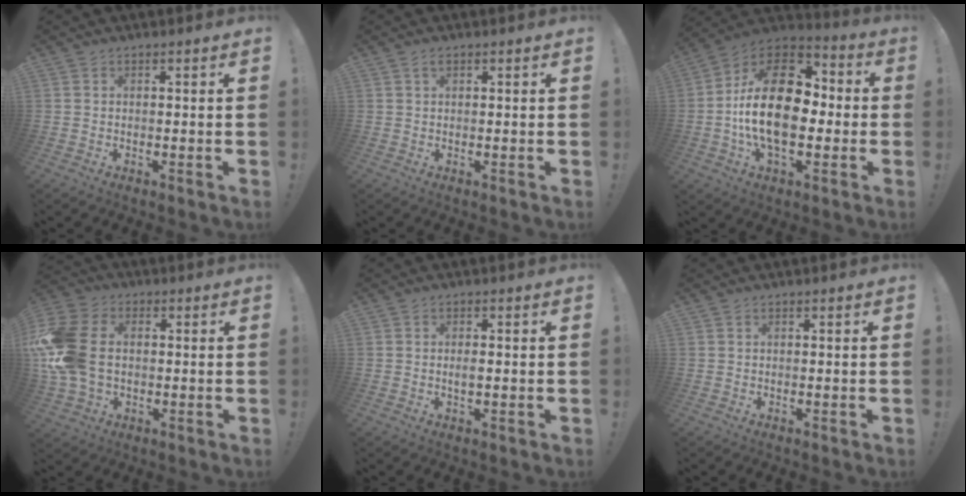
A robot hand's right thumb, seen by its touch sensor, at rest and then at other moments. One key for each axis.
{"total": 1.4, "fx": 0.8, "fy": 0.7, "fz": 1.0, "tx": -0.013, "ty": -0.002, "tz": 0.012}
{"total": 24.1, "fx": -0.7, "fy": 13.8, "fz": 19.7, "tx": -0.356, "ty": 0.014, "tz": -0.009}
{"total": 18.1, "fx": 0.2, "fy": 12.7, "fz": 12.8, "tx": -0.251, "ty": 0.017, "tz": 0.010}
{"total": 1.7, "fx": -0.2, "fy": 0.6, "fz": 1.6, "tx": -0.015, "ty": -0.003, "tz": -0.008}
{"total": 0.0}